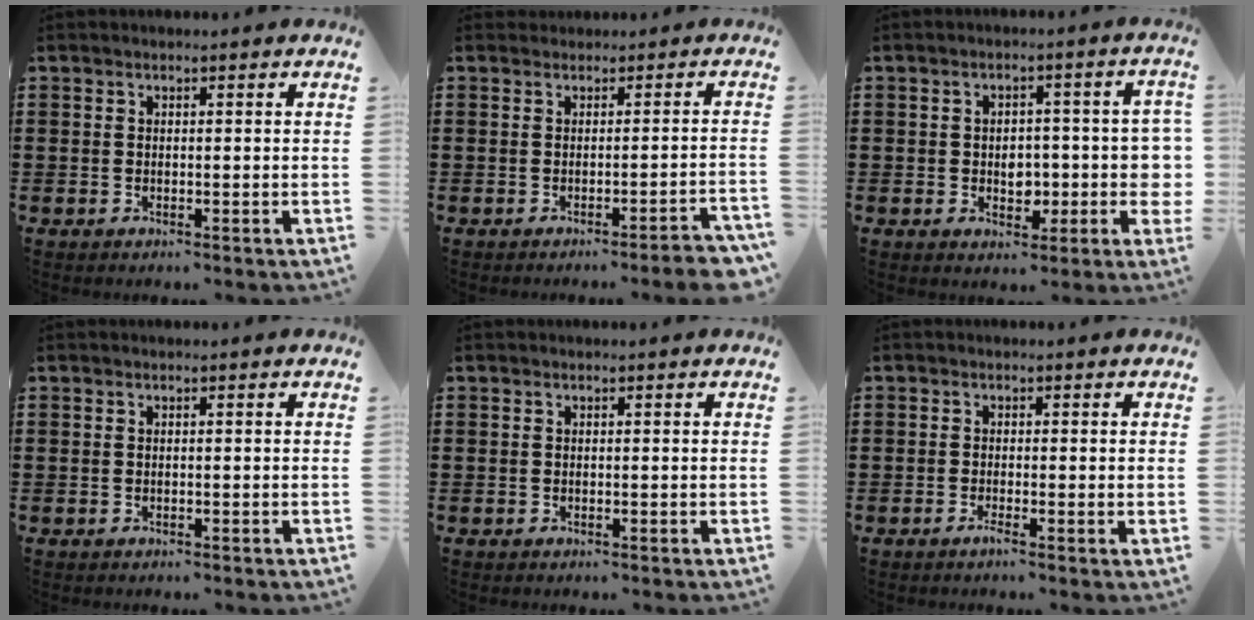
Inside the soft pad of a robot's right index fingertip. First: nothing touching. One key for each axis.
{"total": 1.7, "fx": -1.3, "fy": -0.2, "fz": 1.0, "tx": -0.018, "ty": -0.001, "tz": -0.026}
{"total": 4.8, "fx": -0.7, "fy": 3.1, "fz": 3.6, "tx": -0.048, "ty": -0.001, "tz": -0.019}
{"total": 0.0}
{"total": 0.0}
{"total": 1.3, "fx": -0.6, "fy": 0.0, "fz": 1.2, "tx": -0.020, "ty": -0.005, "tz": -0.011}